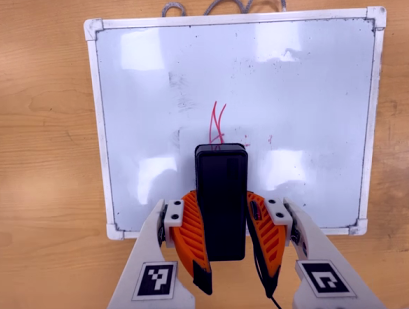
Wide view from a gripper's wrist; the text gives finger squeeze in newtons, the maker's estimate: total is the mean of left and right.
{"total": 8.9, "left": 7.3, "right": 10.4}